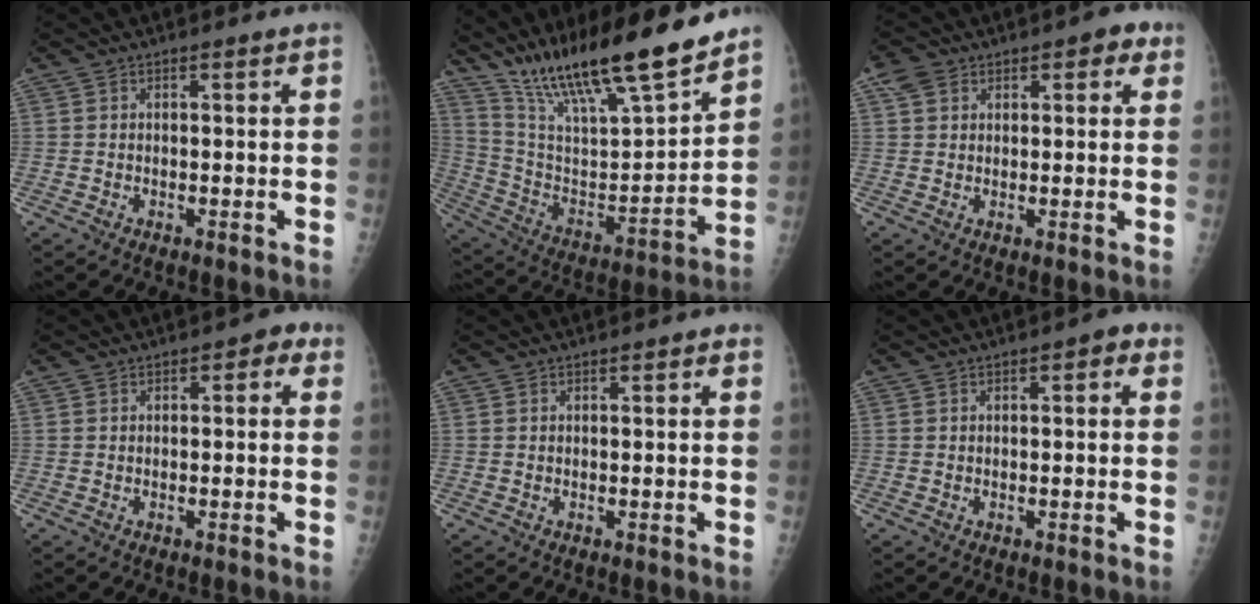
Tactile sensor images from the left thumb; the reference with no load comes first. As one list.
[{"total": 23.9, "force": [18.8, 4.2, 14.2], "torque": [-0.224, -0.081, 0.332]}, {"total": 6.8, "force": [3.3, 4.5, 3.9], "torque": [-0.031, 0.006, 0.050]}, {"total": 2.5, "force": [0.4, 1.8, 1.7], "torque": [-0.005, 0.007, -0.003]}, {"total": 0.7, "force": [0.2, 0.3, 0.6], "torque": [-0.005, 0.001, 0.001]}, {"total": 2.3, "force": [0.5, 1.1, 1.9], "torque": [-0.015, 0.005, -0.002]}]